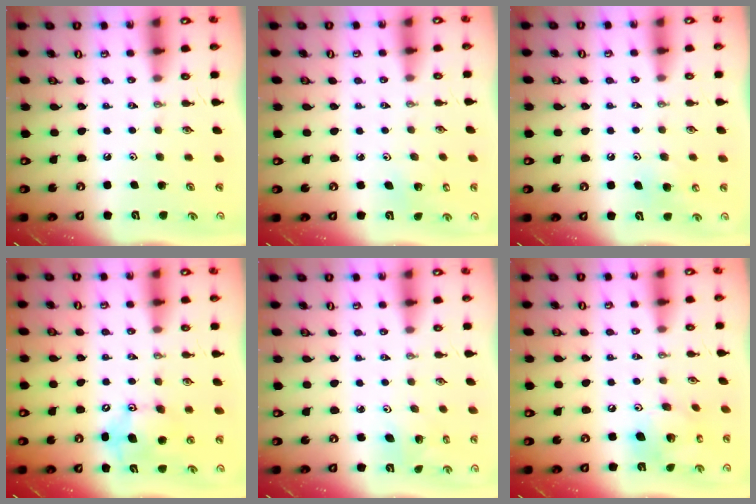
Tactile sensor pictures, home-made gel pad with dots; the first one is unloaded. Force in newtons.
{"total": 2.2, "press": 2.2, "slide": 0.2}
{"total": 7.4, "press": 7.4, "slide": 0.8}
{"total": 11.5, "press": 11.2, "slide": 2.6}
{"total": 2.8, "press": 2.8, "slide": 0.2}
{"total": 13.4, "press": 13.3, "slide": 1.6}